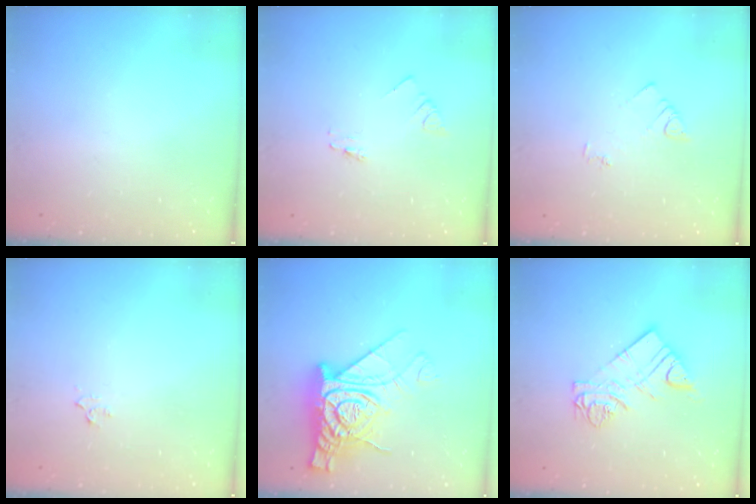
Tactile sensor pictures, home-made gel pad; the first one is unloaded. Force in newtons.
{"total": 0.0}
{"total": 2.9, "press": 2.9, "slide": 0.3}
{"total": 3.0, "press": 3.0, "slide": 0.4}
{"total": 19.7, "press": 19.6, "slide": 2.0}
{"total": 9.7, "press": 9.6, "slide": 0.9}